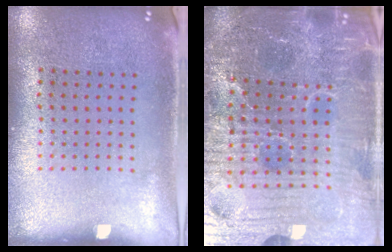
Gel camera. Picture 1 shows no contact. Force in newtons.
{"total": 7.1, "press": 6.4, "slide": 3.0}